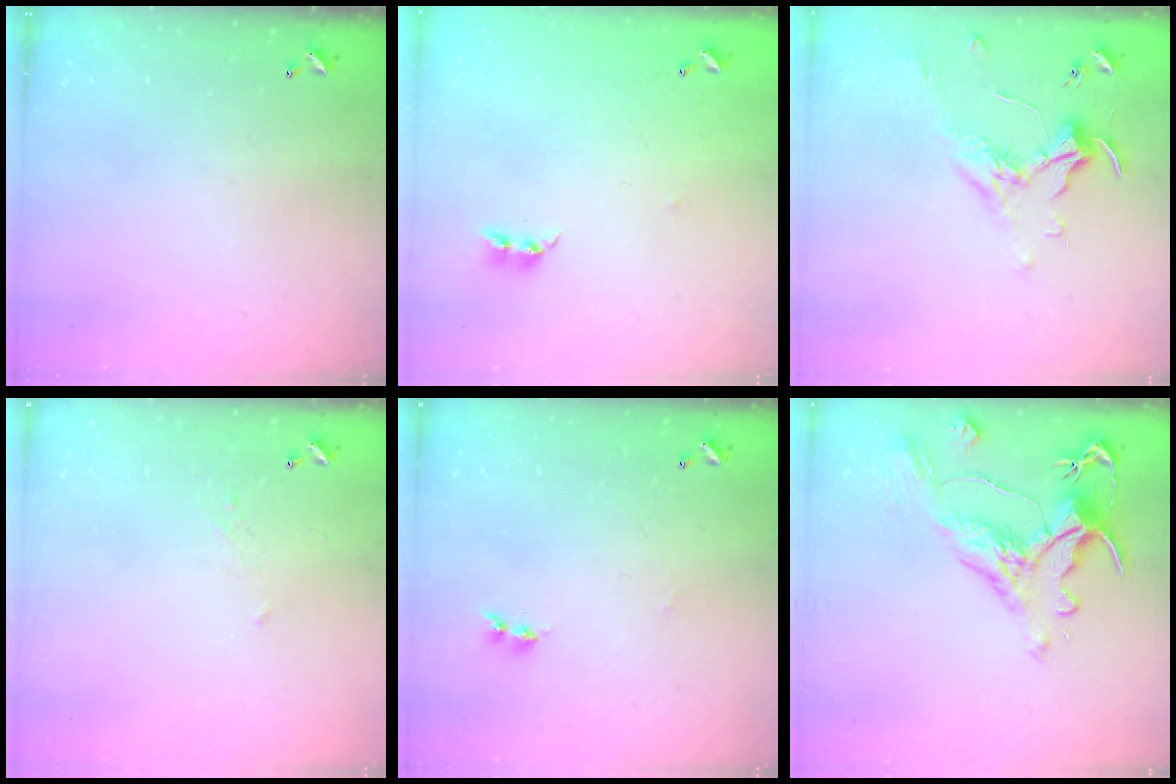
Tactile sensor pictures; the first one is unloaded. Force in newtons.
{"total": 7.4, "press": 7.4, "slide": 0.5}
{"total": 1.8, "press": 1.6, "slide": 0.8}
{"total": 1.0, "press": 0.8, "slide": 0.5}
{"total": 1.1, "press": 0.9, "slide": 0.5}
{"total": 1.7, "press": 0.9, "slide": 1.5}